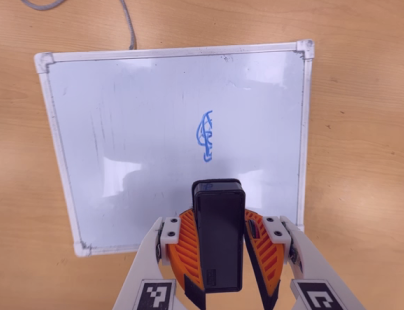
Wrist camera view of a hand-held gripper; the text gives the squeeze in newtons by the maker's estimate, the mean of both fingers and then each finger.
{"total": 9.2, "left": 9.1, "right": 9.2}